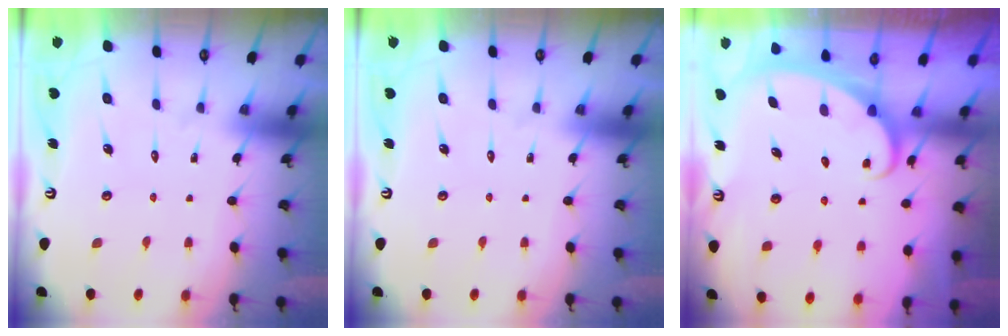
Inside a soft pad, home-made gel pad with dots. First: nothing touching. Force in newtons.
{"total": 0.0}
{"total": 2.6, "press": 2.6, "slide": 0.4}